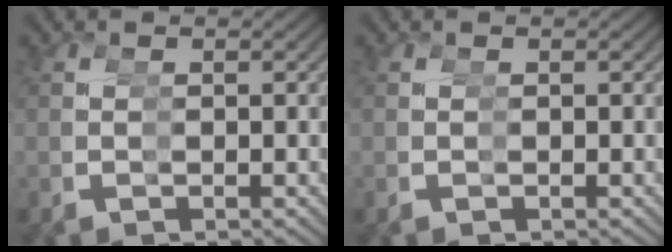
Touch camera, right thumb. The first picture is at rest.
{"total": 0.0}